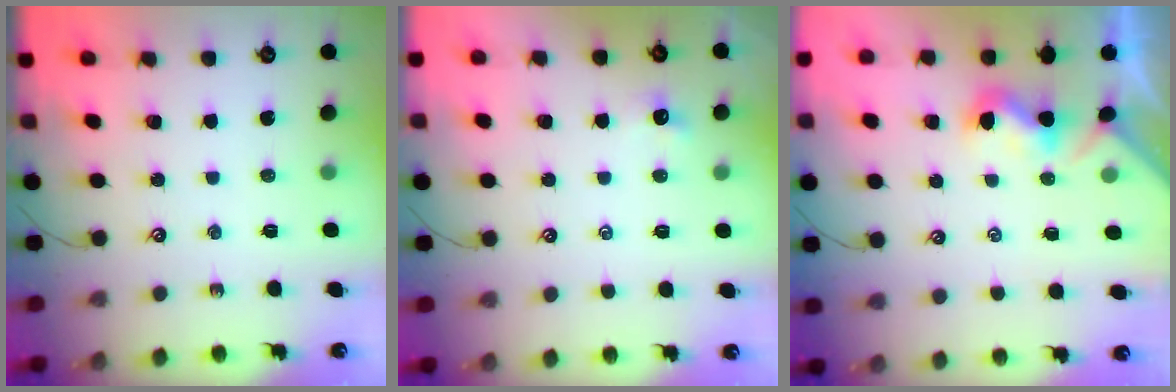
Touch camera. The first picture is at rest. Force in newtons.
{"total": 1.0, "press": 0.9, "slide": 0.4}
{"total": 1.0, "press": 0.8, "slide": 0.6}